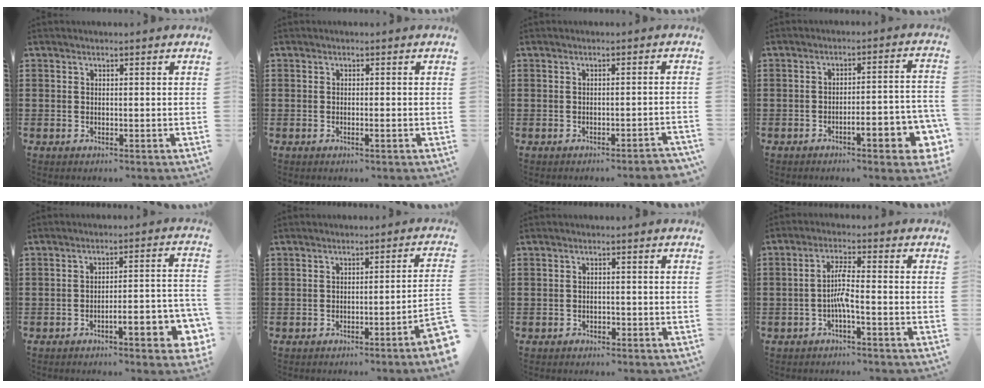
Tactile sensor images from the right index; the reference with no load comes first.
{"total": 0.9, "force": [-0.4, -0.1, 0.7], "torque": [-0.012, -0.004, -0.007]}
{"total": 1.5, "force": [-1.2, -0.3, 0.8], "torque": [-0.013, -0.002, -0.024]}
{"total": 6.3, "force": [-3.5, 1.2, 5.0], "torque": [-0.073, -0.008, -0.062]}
{"total": 5.8, "force": [-3.7, 0.8, 4.4], "torque": [-0.073, -0.011, -0.066]}
{"total": 3.3, "force": [-2.2, -0.5, 2.4], "torque": [-0.040, -0.010, -0.041]}
{"total": 1.1, "force": [-1.0, 0.5, 0.1], "torque": [-0.006, 0.001, -0.023]}
{"total": 4.2, "force": [-1.6, 0.4, 3.9], "torque": [-0.086, 0.000, -0.037]}